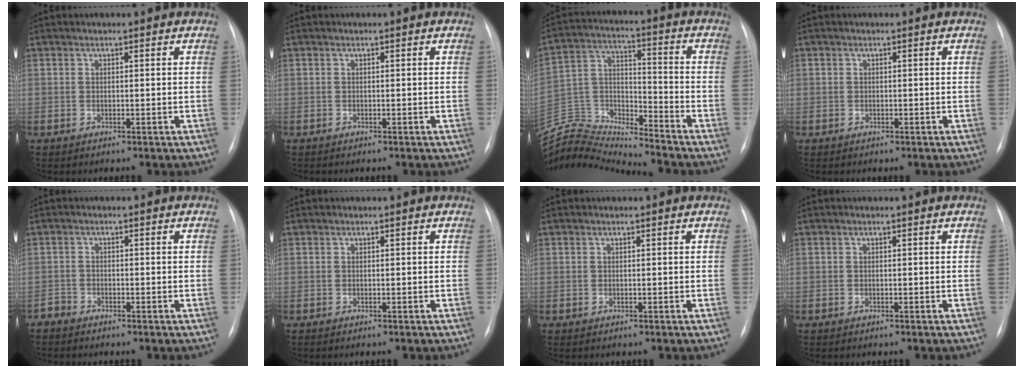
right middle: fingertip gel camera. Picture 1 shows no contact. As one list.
[{"total": 0.0}, {"total": 15.9, "force": [-15.8, -0.3, 1.4], "torque": [-0.033, 0.043, -0.287]}, {"total": 0.9, "force": [-0.3, 0.9, -0.2], "torque": [0.002, 0.006, -0.006]}, {"total": 1.3, "force": [-1.2, 0.3, -0.4], "torque": [0.011, -0.003, -0.026]}, {"total": 0.0}, {"total": 0.0}, {"total": 0.0}]